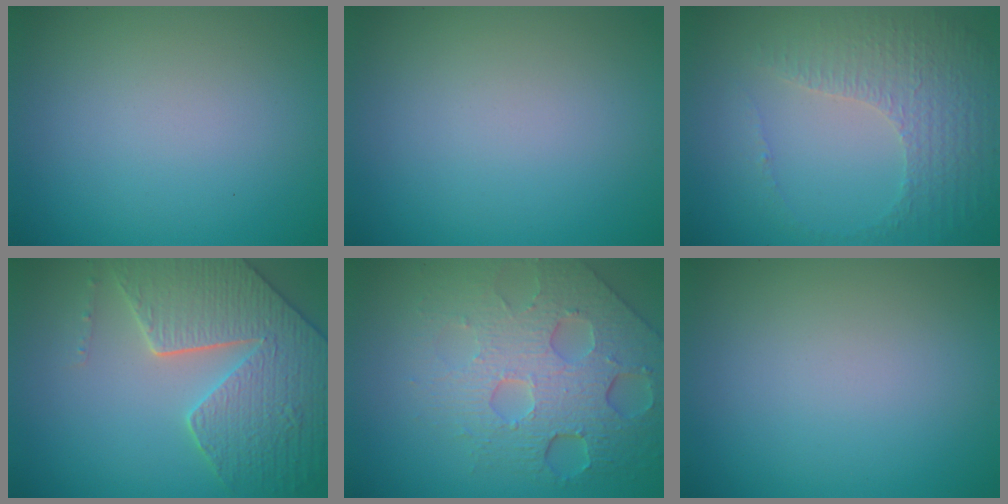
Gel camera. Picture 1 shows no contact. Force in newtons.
{"total": 0.0}
{"total": 4.6, "press": 3.1, "slide": 3.3}
{"total": 7.1, "press": 5.9, "slide": 4.0}
{"total": 8.3, "press": 5.4, "slide": 6.2}
{"total": 0.0}